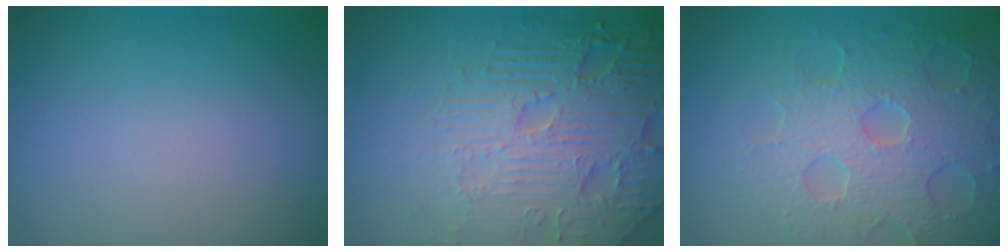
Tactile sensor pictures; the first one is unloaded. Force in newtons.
{"total": 8.9, "press": 6.3, "slide": 6.2}
{"total": 7.8, "press": 6.0, "slide": 5.1}